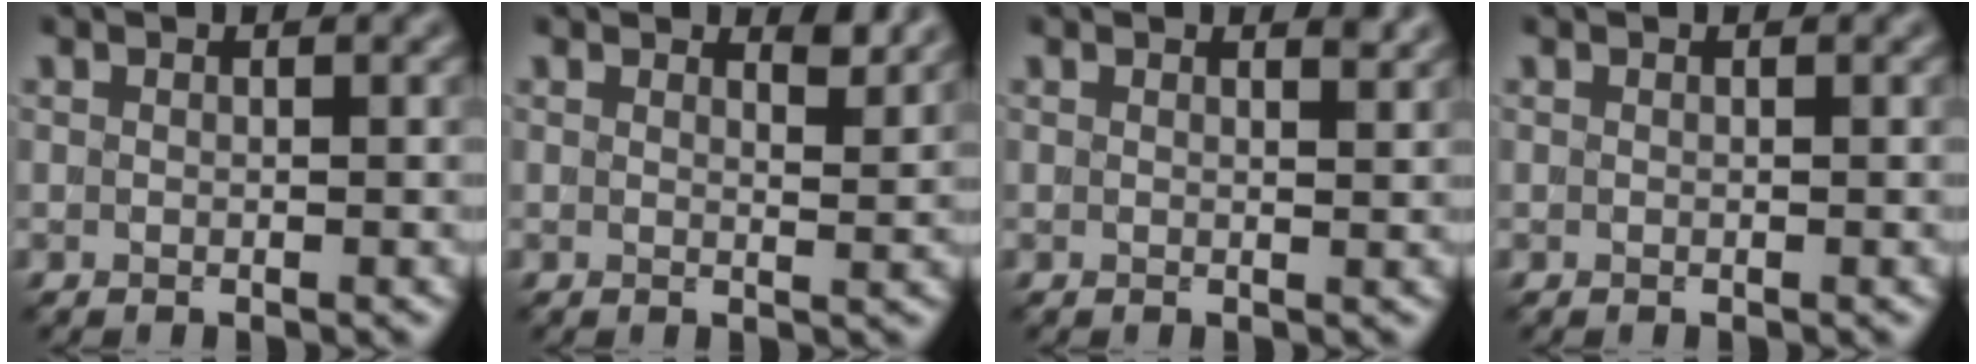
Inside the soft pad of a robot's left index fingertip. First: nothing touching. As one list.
[{"total": 1.5, "force": [1.3, 0.2, 0.7], "torque": [-0.009, -0.005, 0.018]}, {"total": 1.0, "force": [0.9, 0.1, 0.4], "torque": [-0.004, -0.002, 0.013]}, {"total": 0.0}]